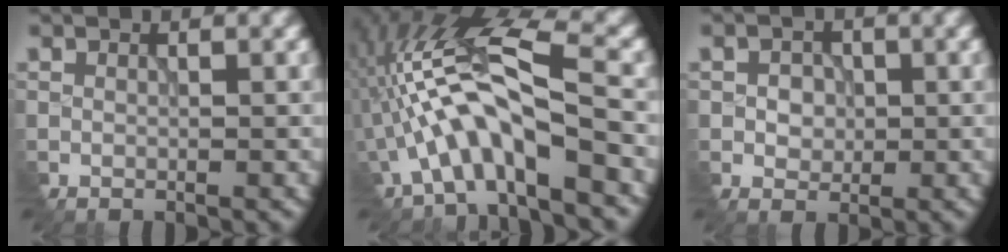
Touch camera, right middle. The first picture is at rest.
{"total": 8.5, "force": [-3.4, 2.2, 7.5], "torque": [-0.145, 0.025, -0.062]}
{"total": 2.0, "force": [-0.6, 1.7, 0.9], "torque": [-0.019, -0.001, -0.012]}